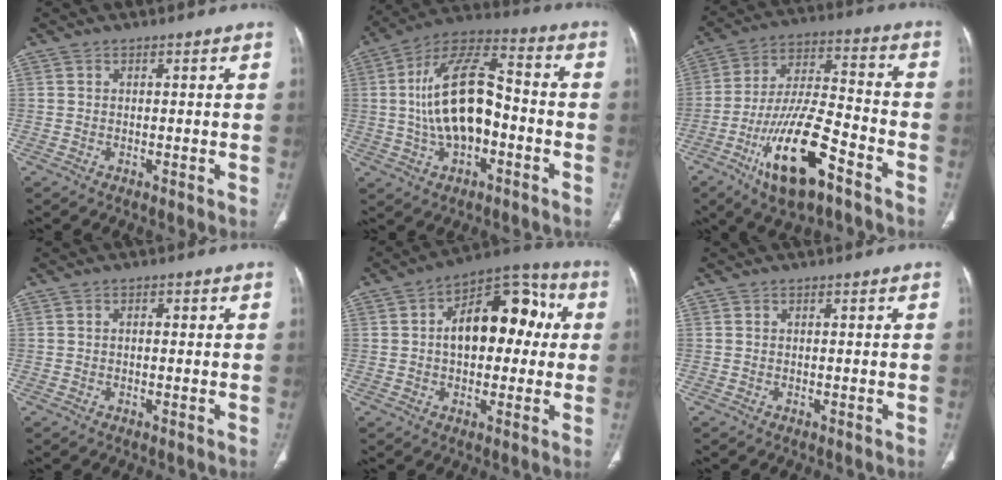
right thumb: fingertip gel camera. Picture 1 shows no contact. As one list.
[{"total": 17.1, "force": [-2.0, 8.8, 14.5], "torque": [-0.261, 0.043, -0.038]}, {"total": 18.2, "force": [-9.4, 6.3, 14.2], "torque": [-0.254, 0.058, -0.161]}, {"total": 0.9, "force": [0.1, 0.5, 0.7], "torque": [-0.012, 0.003, -0.001]}, {"total": 16.0, "force": [1.9, 9.6, 12.7], "torque": [-0.145, 0.041, 0.021]}, {"total": 0.0}]